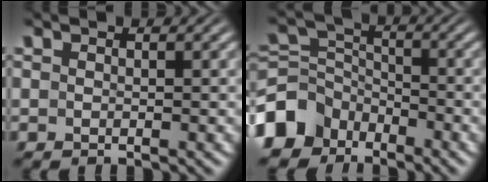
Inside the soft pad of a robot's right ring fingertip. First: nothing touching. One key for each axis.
{"total": 7.5, "fx": -3.3, "fy": 6.0, "fz": 3.0, "tx": -0.075, "ty": -0.044, "tz": -0.048}